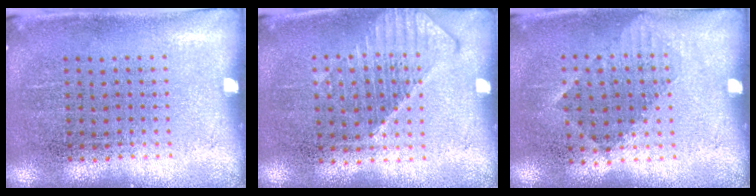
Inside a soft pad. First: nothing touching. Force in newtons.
{"total": 1.2, "press": 1.2, "slide": 0.3}
{"total": 0.9, "press": 0.7, "slide": 0.6}